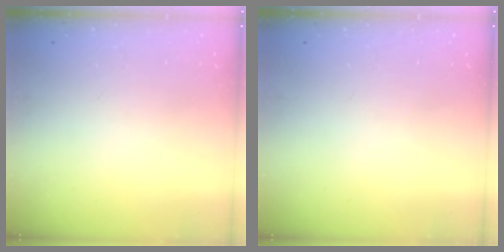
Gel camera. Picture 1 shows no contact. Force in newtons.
{"total": 0.0}